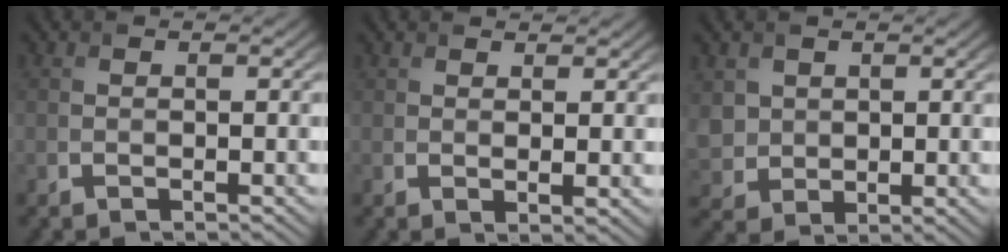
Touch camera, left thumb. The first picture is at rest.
{"total": 1.7, "force": [1.3, 0.3, 1.0], "torque": [-0.018, -0.002, 0.027]}
{"total": 3.9, "force": [1.8, 3.3, 1.0], "torque": [-0.044, -0.007, 0.041]}